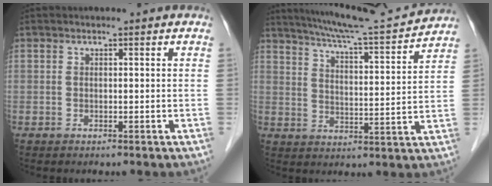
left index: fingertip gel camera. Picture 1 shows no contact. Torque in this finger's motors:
{"motor_torque": [0.01, -0.06, 0.13, 0.07]}